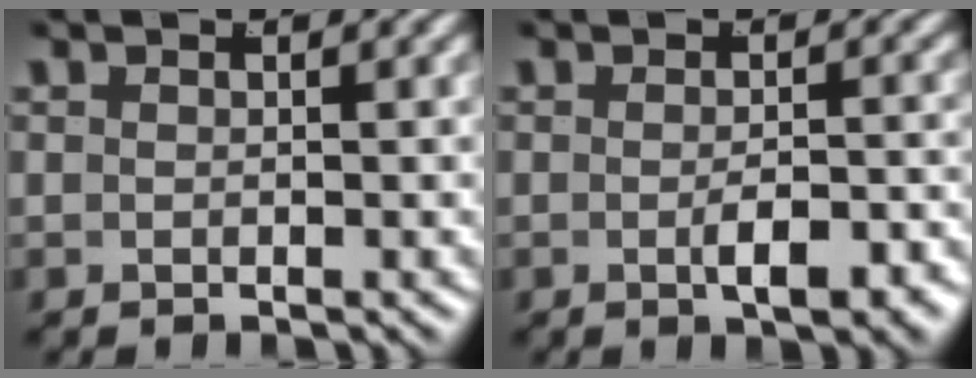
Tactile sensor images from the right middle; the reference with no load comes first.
{"total": 2.7, "force": [-1.6, 0.5, 2.2], "torque": [-0.025, 0.000, -0.025]}